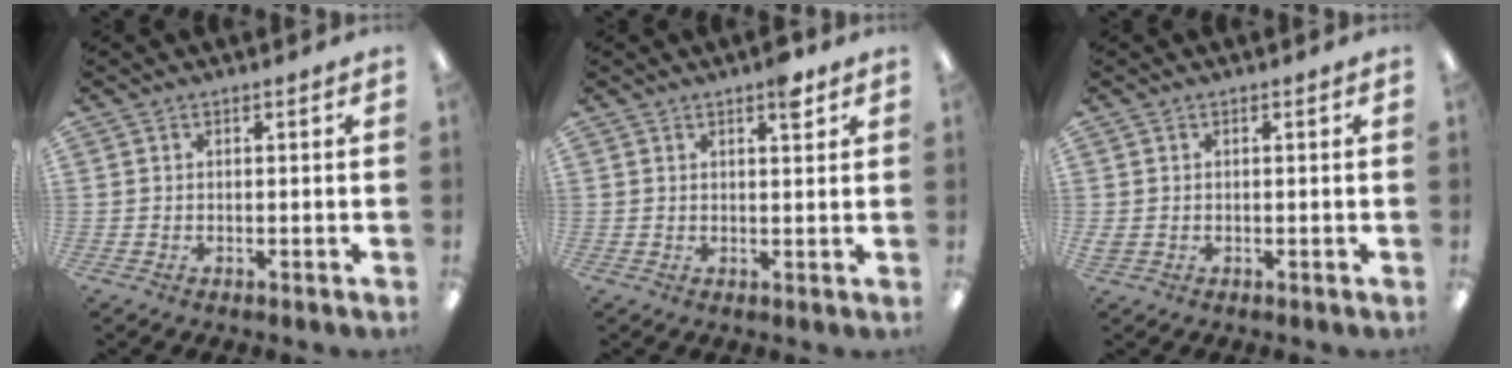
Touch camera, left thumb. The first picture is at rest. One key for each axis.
{"total": 4.1, "fx": 2.6, "fy": 1.3, "fz": 2.9, "tx": -0.030, "ty": -0.009, "tz": 0.038}
{"total": 1.0, "fx": -0.1, "fy": 0.8, "fz": 0.5, "tx": -0.010, "ty": 0.003, "tz": -0.002}